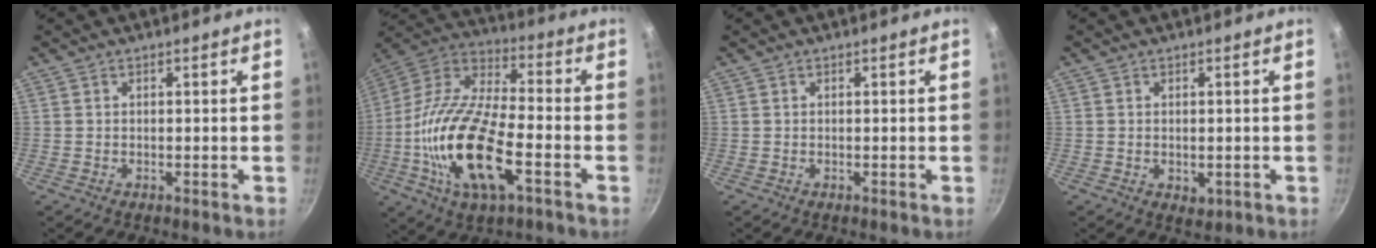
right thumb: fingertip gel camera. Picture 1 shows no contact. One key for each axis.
{"total": 22.2, "fx": -6.3, "fy": 9.0, "fz": 19.3, "tx": -0.375, "ty": 0.028, "tz": -0.136}
{"total": 0.0}
{"total": 2.2, "fx": -0.2, "fy": 1.5, "fz": 1.5, "tx": -0.021, "ty": -0.006, "tz": 0.000}